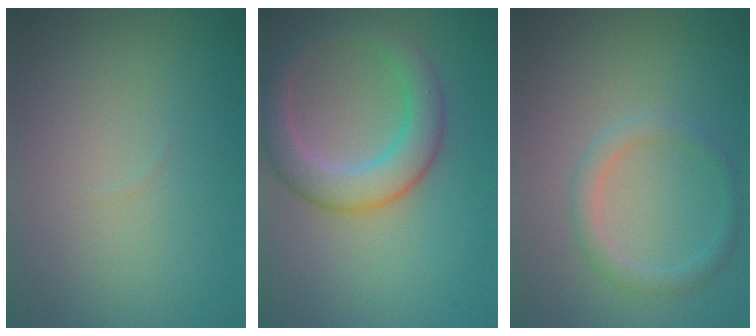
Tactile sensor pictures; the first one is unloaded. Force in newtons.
{"total": 5.1, "press": 5.1, "slide": 0.4}
{"total": 1.9, "press": 1.9, "slide": 0.2}